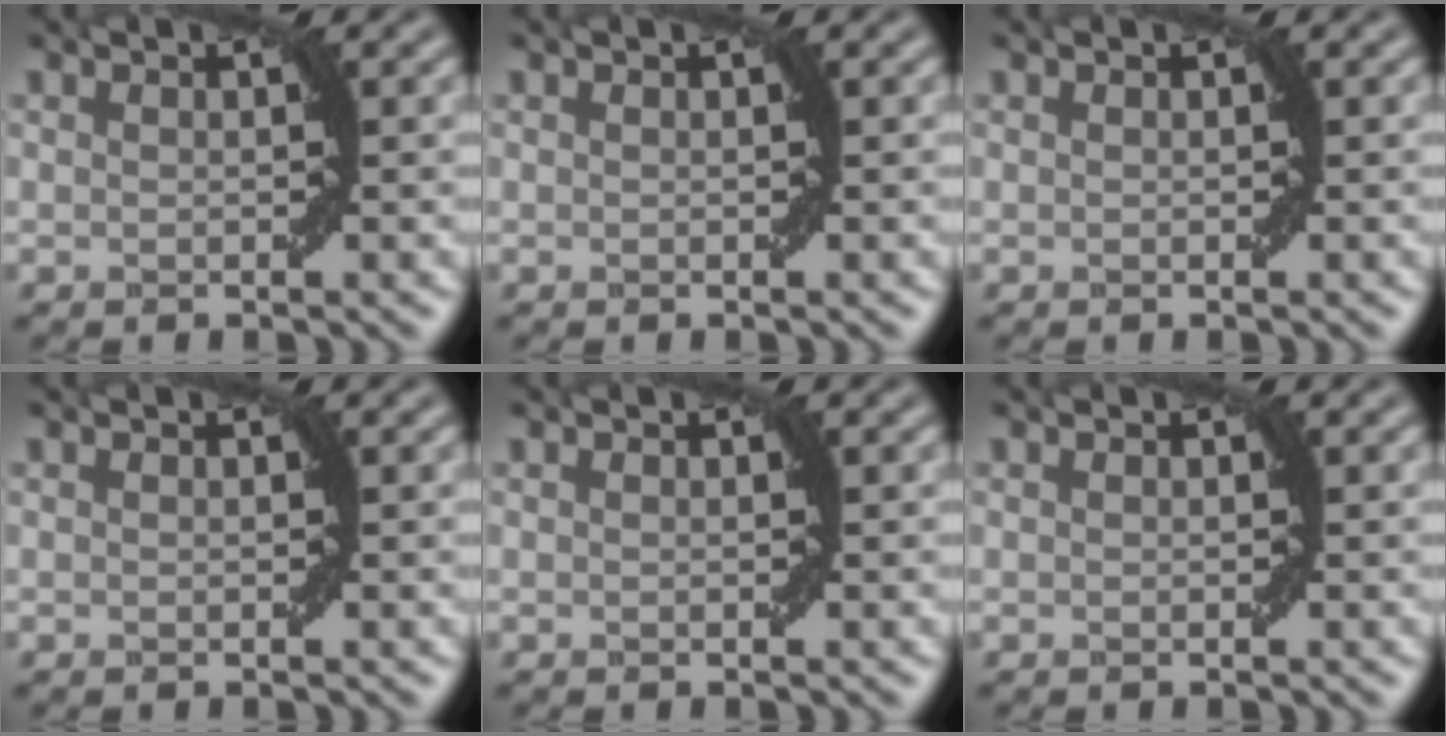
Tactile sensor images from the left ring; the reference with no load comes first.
{"total": 0.0}
{"total": 0.0}
{"total": 0.0}
{"total": 0.0}
{"total": 0.0}